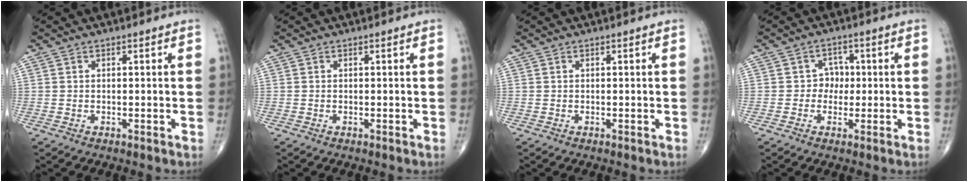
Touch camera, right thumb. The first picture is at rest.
{"total": 0.0}
{"total": 0.0}
{"total": 3.5, "force": [-0.1, 3.2, 1.5], "torque": [0.008, 0.011, -0.011]}